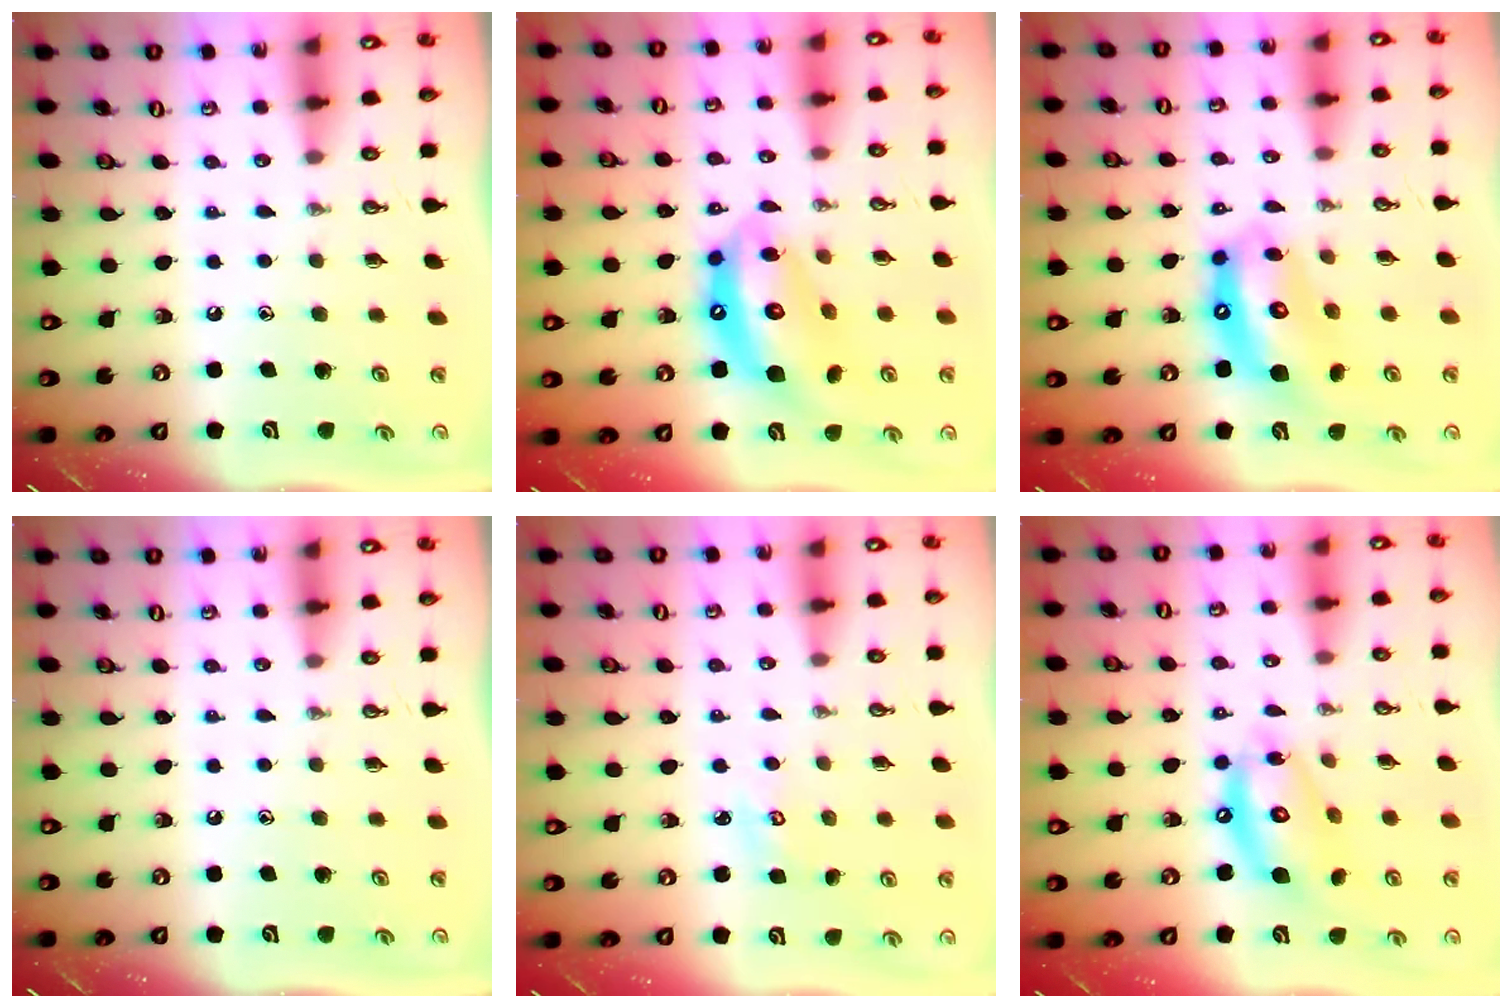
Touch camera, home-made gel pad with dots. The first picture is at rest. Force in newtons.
{"total": 15.4, "press": 15.3, "slide": 1.8}
{"total": 13.1, "press": 13.0, "slide": 1.5}
{"total": 0.0}
{"total": 2.3, "press": 2.3, "slide": 0.2}
{"total": 13.1, "press": 13.1, "slide": 1.3}